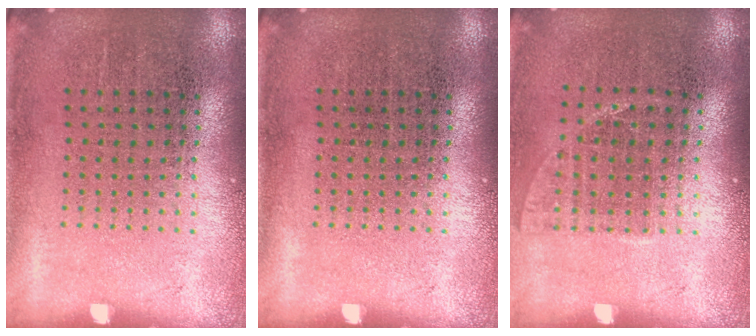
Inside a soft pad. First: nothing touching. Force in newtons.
{"total": 0.0}
{"total": 1.0, "press": 0.8, "slide": 0.6}